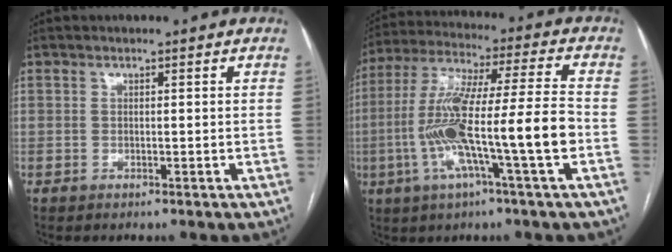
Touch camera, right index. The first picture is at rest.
{"total": 16.6, "force": [-4.3, -0.1, 16.0], "torque": [-0.306, 0.007, -0.083]}